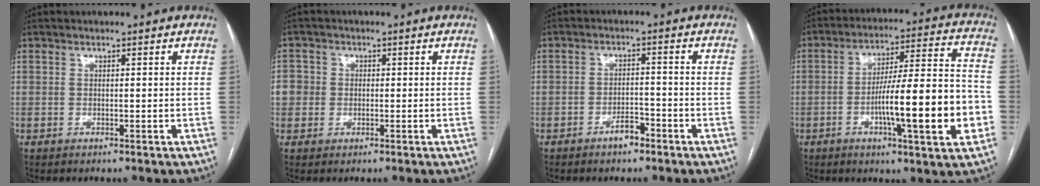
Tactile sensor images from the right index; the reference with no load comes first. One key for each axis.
{"total": 4.1, "fx": -0.1, "fy": 4.0, "fz": 0.9, "tx": -0.013, "ty": 0.014, "tz": -0.002}
{"total": 3.2, "fx": -2.3, "fy": 1.1, "fz": 1.8, "tx": -0.029, "ty": 0.005, "tz": -0.040}
{"total": 17.5, "fx": -4.7, "fy": 1.6, "fz": 16.8, "tx": -0.256, "ty": 0.011, "tz": -0.069}